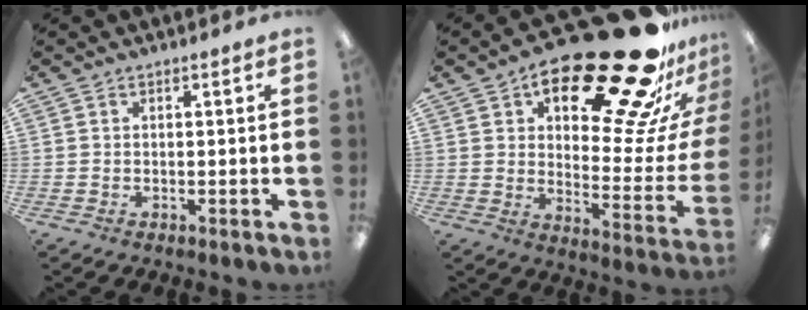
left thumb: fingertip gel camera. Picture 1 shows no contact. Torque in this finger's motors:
{"motor_torque": [0.31, 0.89, 1.61, -1.17, 0.27]}